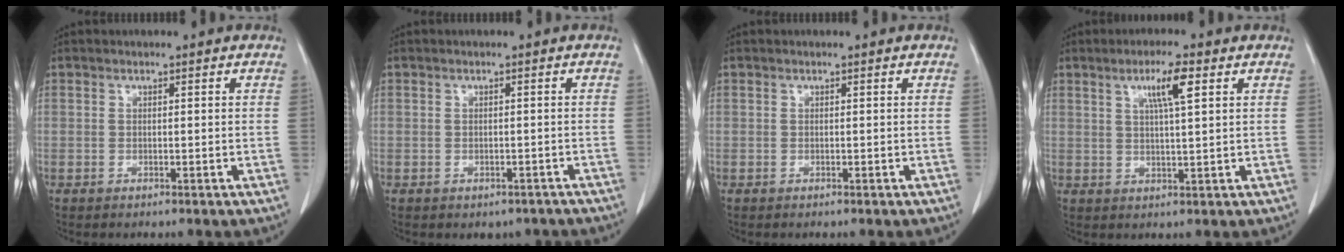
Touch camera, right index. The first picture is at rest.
{"total": 3.4, "force": [-2.7, 2.0, 0.6], "torque": [-0.002, 0.014, -0.029]}
{"total": 0.0}
{"total": 5.4, "force": [2.4, 0.2, 4.8], "torque": [-0.083, 0.003, 0.040]}